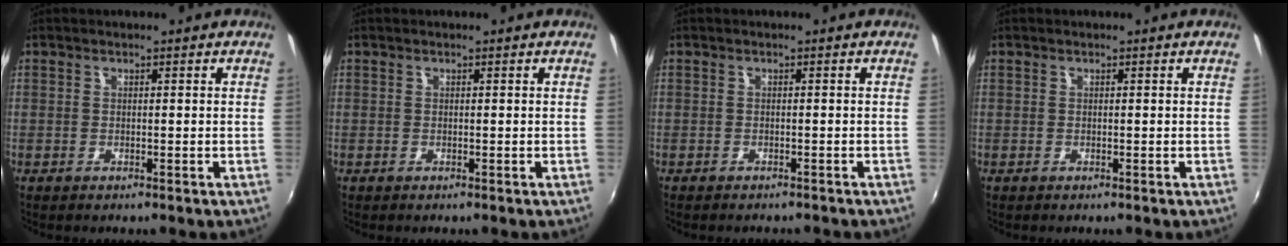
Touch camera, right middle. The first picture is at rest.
{"total": 0.0}
{"total": 2.2, "force": [-2.0, 0.5, 0.7], "torque": [-0.019, -0.012, -0.030]}
{"total": 0.0}